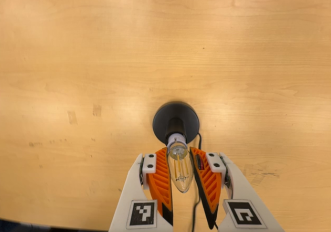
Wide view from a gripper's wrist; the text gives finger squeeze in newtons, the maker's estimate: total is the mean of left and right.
{"total": 9.5, "left": 9.2, "right": 9.9}